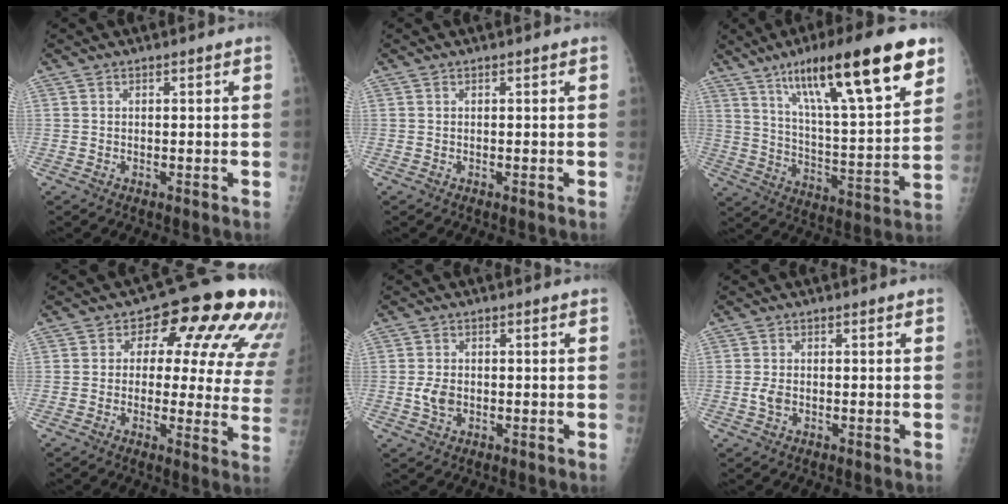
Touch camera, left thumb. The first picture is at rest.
{"total": 0.0}
{"total": 25.3, "force": [14.4, 5.4, 20.1], "torque": [-0.299, -0.037, 0.236]}
{"total": 18.4, "force": [6.8, 9.3, 14.4], "torque": [-0.131, 0.001, 0.072]}
{"total": 3.4, "force": [-0.6, 2.5, 2.2], "torque": [-0.038, 0.001, -0.011]}
{"total": 2.0, "force": [-0.5, 1.3, 1.4], "torque": [-0.027, 0.001, -0.011]}